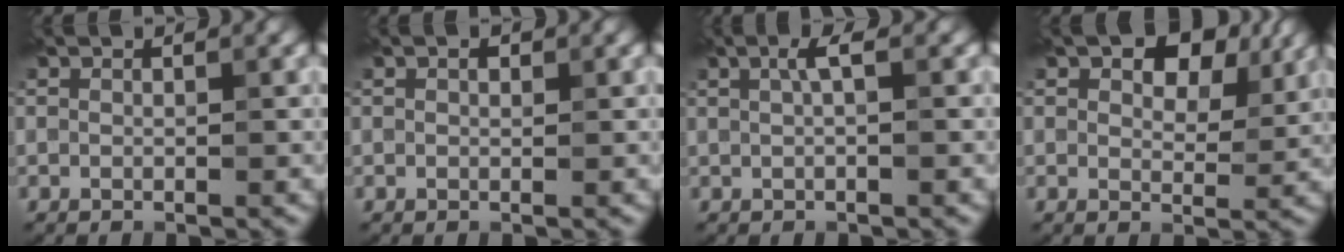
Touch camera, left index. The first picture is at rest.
{"total": 0.6, "force": [0.3, 0.4, 0.4], "torque": [-0.006, 0.000, 0.002]}
{"total": 1.6, "force": [0.4, 0.2, 1.6], "torque": [-0.032, 0.007, 0.006]}
{"total": 6.4, "force": [3.2, 3.4, 4.3], "torque": [-0.062, -0.002, 0.044]}